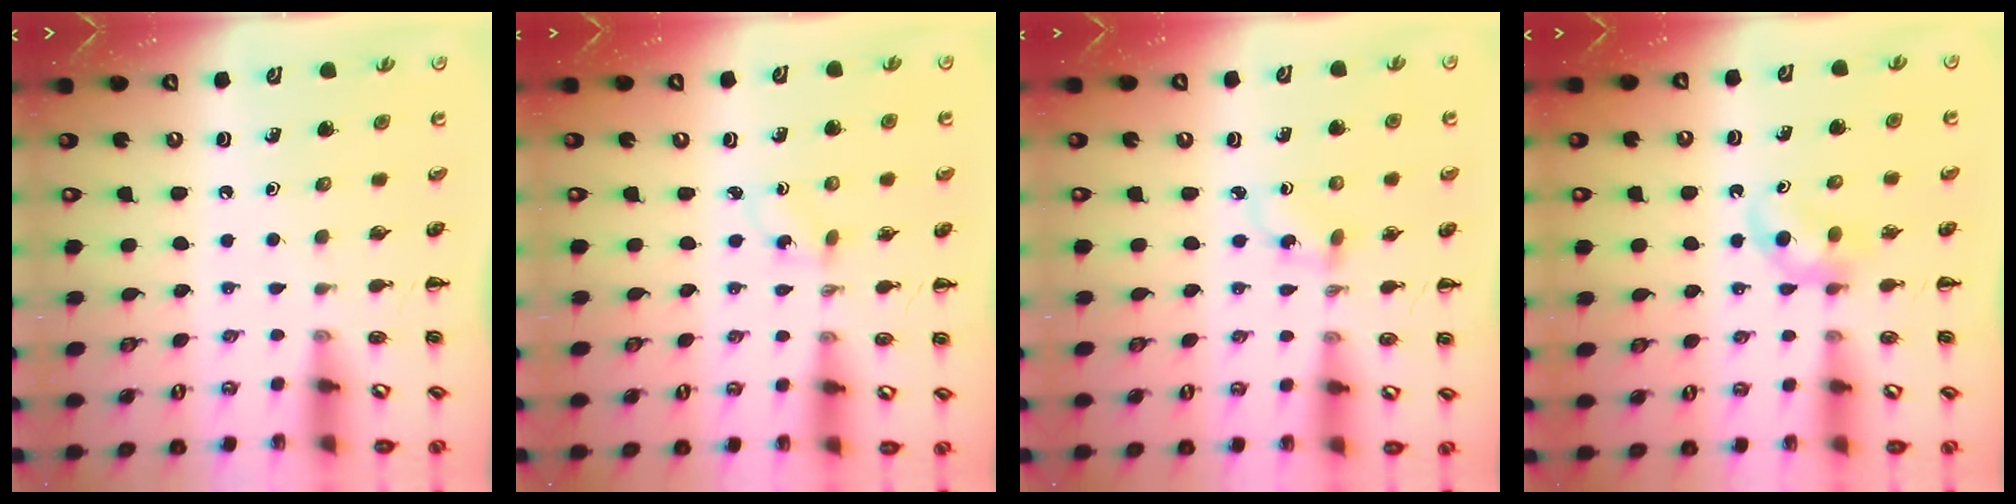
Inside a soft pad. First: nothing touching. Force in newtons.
{"total": 0.9, "press": 0.7, "slide": 0.5}
{"total": 2.1, "press": 1.9, "slide": 1.0}
{"total": 4.7, "press": 4.5, "slide": 1.3}